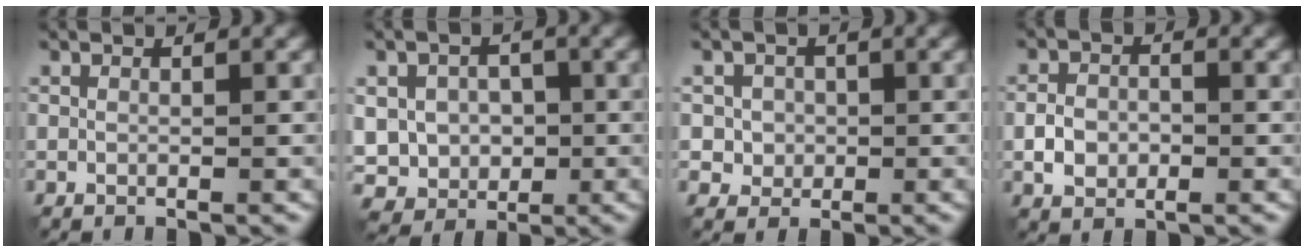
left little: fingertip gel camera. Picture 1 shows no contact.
{"total": 6.2, "force": [0.0, 5.4, 3.0], "torque": [-0.059, 0.002, -0.010]}
{"total": 2.8, "force": [0.3, 2.7, 0.8], "torque": [-0.006, -0.002, 0.008]}
{"total": 2.7, "force": [-0.7, 1.9, 1.7], "torque": [-0.033, 0.001, -0.018]}